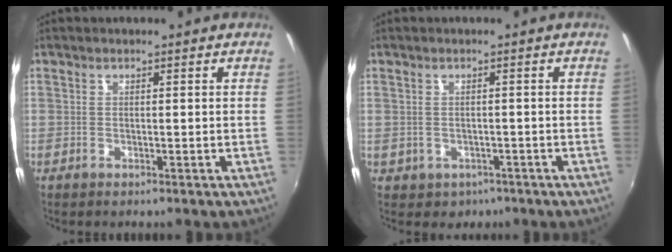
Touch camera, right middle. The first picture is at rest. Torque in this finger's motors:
{"motor_torque": [0.16, -0.24, -0.01, 0.00]}